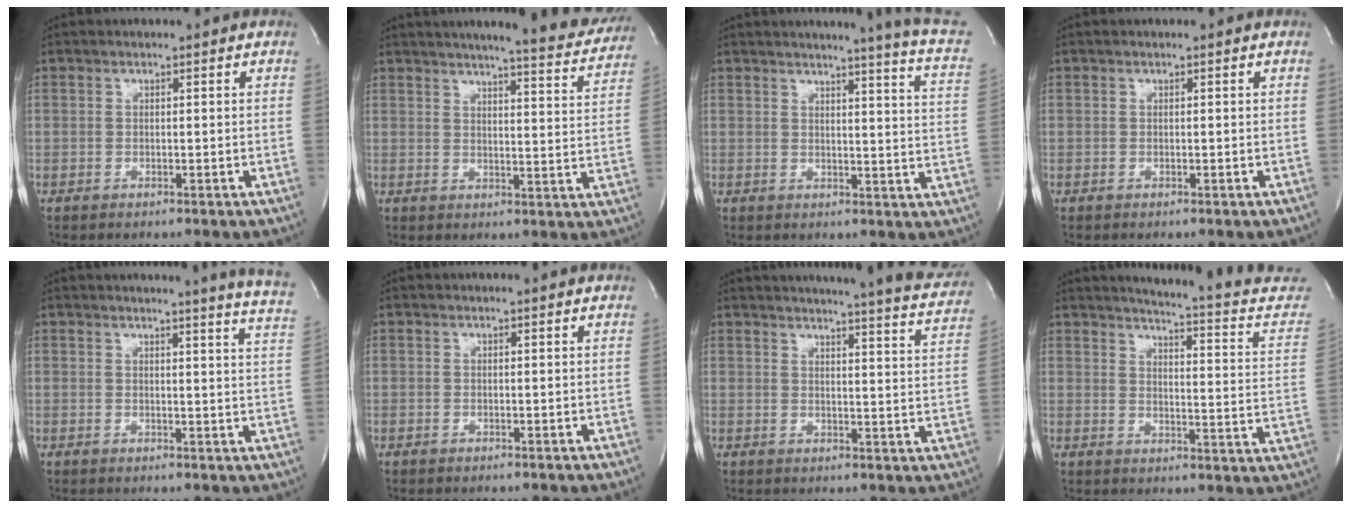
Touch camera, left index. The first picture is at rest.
{"total": 16.4, "force": [14.9, 1.2, 6.8], "torque": [-0.084, -0.044, 0.167]}
{"total": 12.4, "force": [10.2, -1.2, 7.0], "torque": [-0.096, -0.065, 0.092]}
{"total": 0.0}
{"total": 10.5, "force": [9.5, -1.4, 4.4], "torque": [-0.056, -0.077, 0.079]}
{"total": 0.0}
{"total": 20.8, "force": [19.4, 1.2, 7.5], "torque": [-0.101, -0.076, 0.212]}
{"total": 18.7, "force": [17.3, 1.0, 7.0], "torque": [-0.091, -0.085, 0.187]}